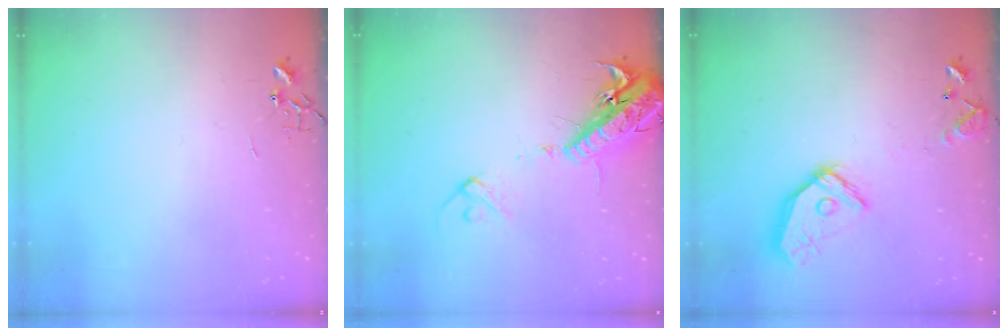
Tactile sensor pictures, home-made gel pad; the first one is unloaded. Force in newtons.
{"total": 17.8, "press": 17.4, "slide": 3.8}
{"total": 14.6, "press": 14.4, "slide": 1.8}